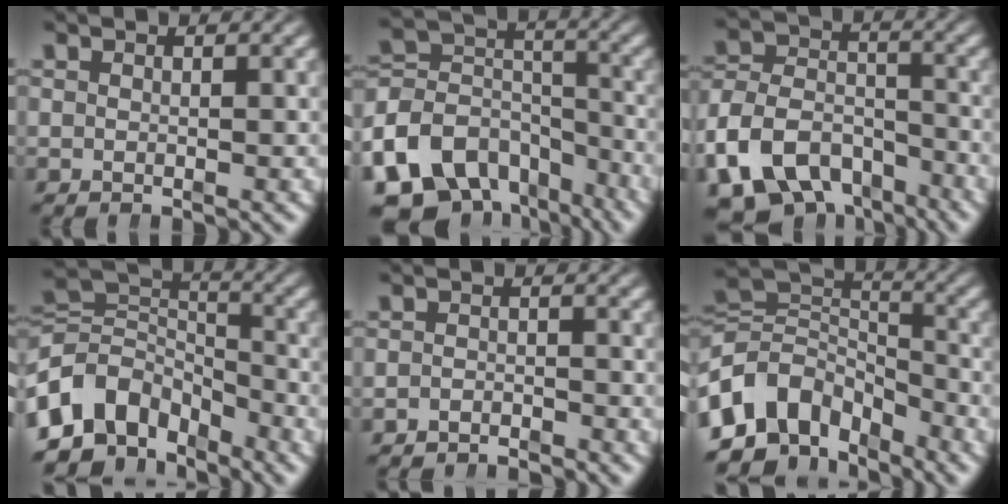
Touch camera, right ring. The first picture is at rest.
{"total": 12.4, "force": [-5.0, 9.2, 6.6], "torque": [-0.153, -0.058, -0.069]}
{"total": 13.6, "force": [-6.8, 10.4, 5.7], "torque": [-0.139, -0.069, -0.101]}
{"total": 13.7, "force": [-2.9, 11.0, 7.7], "torque": [-0.160, -0.052, -0.041]}
{"total": 2.4, "force": [-2.4, 0.3, -0.1], "torque": [0.001, -0.011, -0.039]}
{"total": 14.2, "force": [-3.2, 11.4, 7.8], "torque": [-0.168, -0.055, -0.047]}